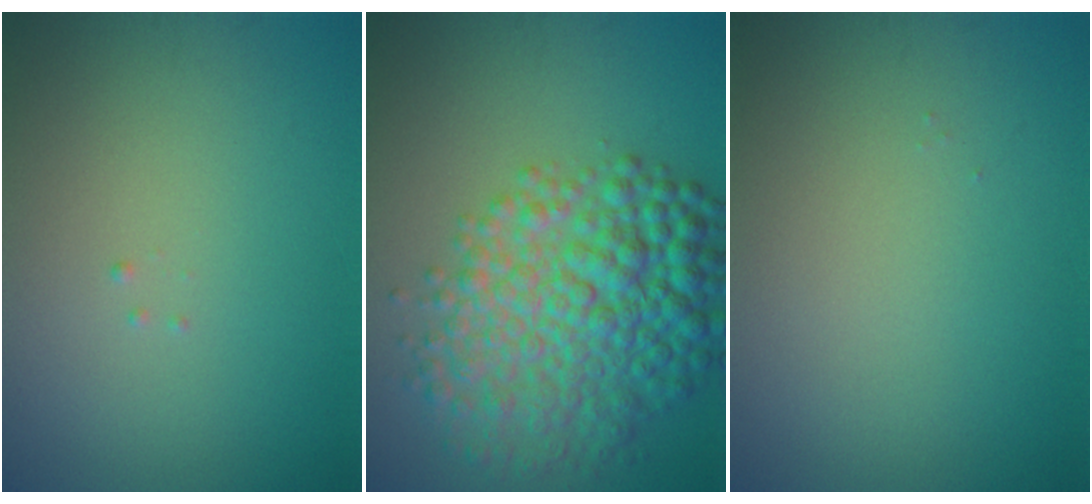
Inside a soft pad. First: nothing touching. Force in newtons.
{"total": 8.5, "press": 8.5, "slide": 0.1}
{"total": 0.0}